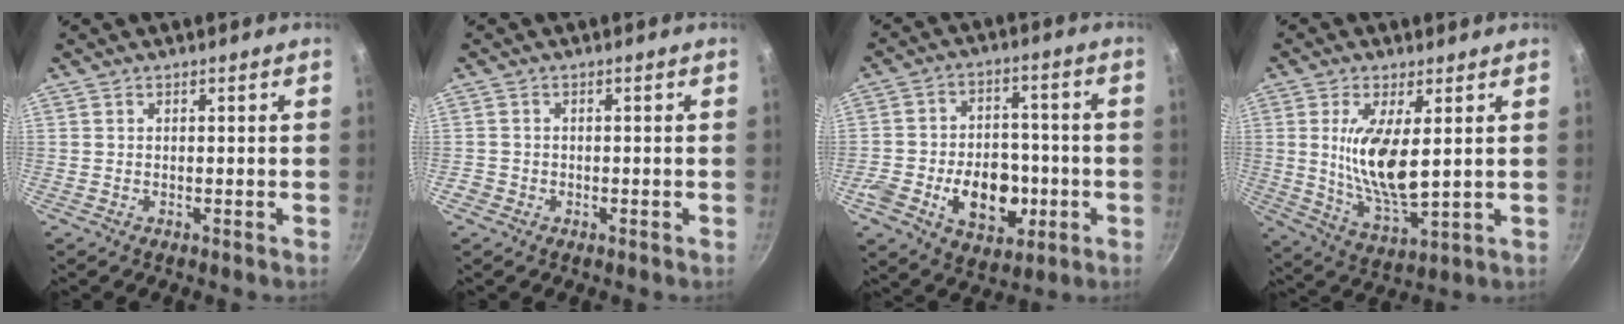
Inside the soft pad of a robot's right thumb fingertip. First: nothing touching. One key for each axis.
{"total": 1.7, "fx": -0.8, "fy": 1.4, "fz": 0.3, "tx": -0.005, "ty": 0.004, "tz": -0.014}
{"total": 15.7, "fx": -4.5, "fy": 10.9, "fz": 10.4, "tx": -0.136, "ty": 0.033, "tz": -0.063}
{"total": 12.5, "fx": 2.1, "fy": 4.5, "fz": 11.5, "tx": -0.216, "ty": -0.024, "tz": 0.050}